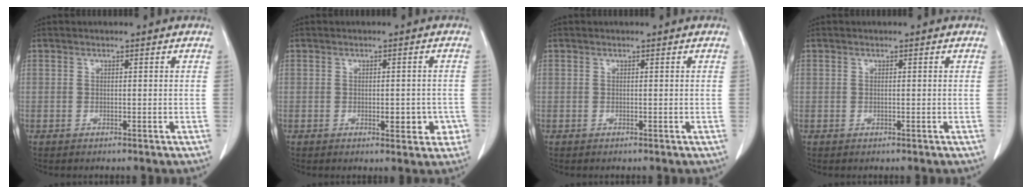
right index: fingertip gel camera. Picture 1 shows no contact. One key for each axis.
{"total": 4.1, "fx": -1.4, "fy": 1.9, "fz": 3.3, "tx": -0.035, "ty": 0.002, "tz": -0.013}
{"total": 0.0}
{"total": 0.0}